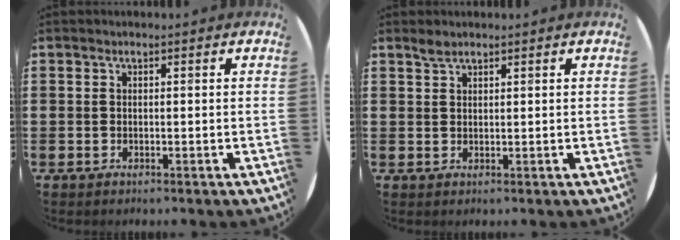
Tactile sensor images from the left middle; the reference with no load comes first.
{"total": 1.4, "force": [1.3, 0.4, 0.4], "torque": [-0.008, 0.004, 0.024]}